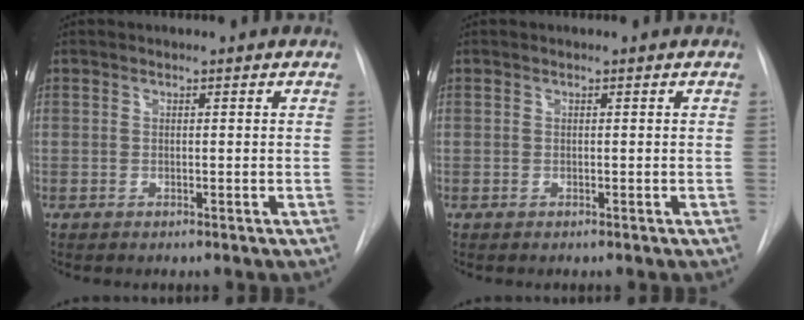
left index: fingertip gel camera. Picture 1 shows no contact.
{"total": 0.0}